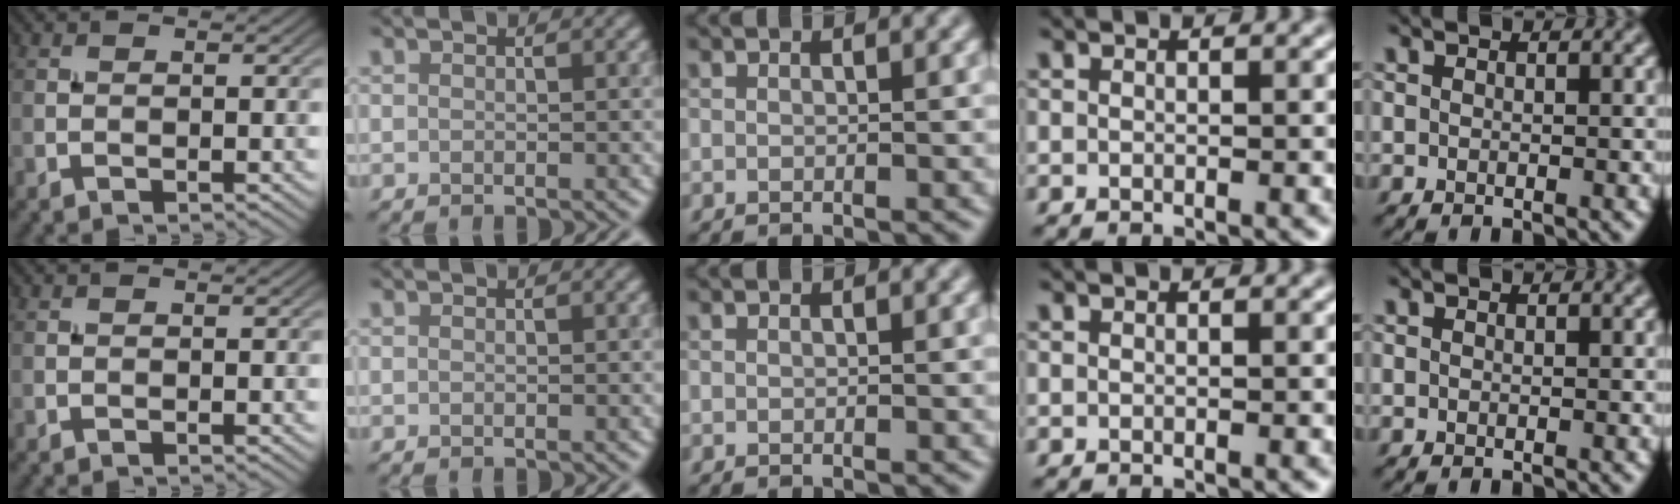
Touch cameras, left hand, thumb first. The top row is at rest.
{}